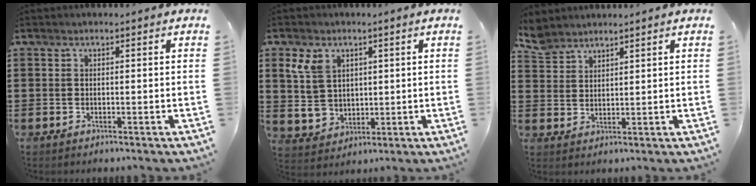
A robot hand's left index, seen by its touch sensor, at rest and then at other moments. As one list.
[{"total": 6.6, "force": [2.1, 5.2, 3.4], "torque": [-0.100, 0.013, 0.038]}, {"total": 3.8, "force": [3.5, 1.5, 0.6], "torque": [-0.024, -0.005, 0.069]}]